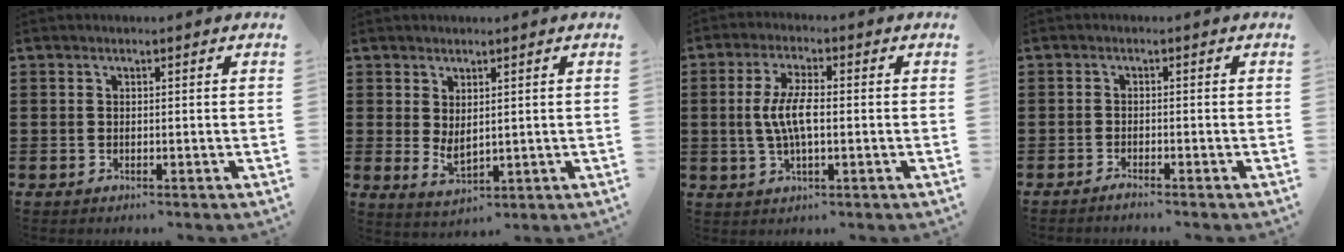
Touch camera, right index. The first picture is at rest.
{"total": 3.0, "force": [0.9, 1.5, 2.4], "torque": [-0.055, -0.002, 0.015]}
{"total": 6.1, "force": [-0.4, 1.9, 5.7], "torque": [-0.124, -0.003, -0.014]}
{"total": 1.2, "force": [-1.1, 0.0, 0.3], "torque": [-0.006, -0.002, -0.022]}